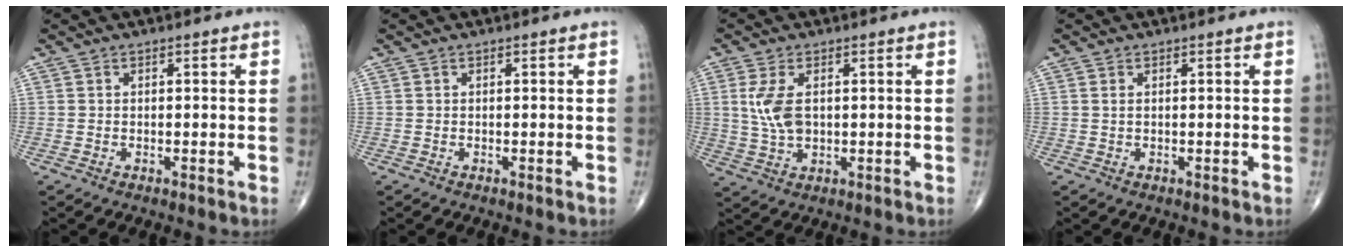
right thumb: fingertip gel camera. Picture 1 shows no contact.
{"total": 0.0}
{"total": 6.6, "force": [1.2, 3.7, 5.4], "torque": [-0.115, -0.003, 0.026]}
{"total": 0.7, "force": [0.2, 0.3, 0.6], "torque": [-0.013, 0.006, 0.006]}